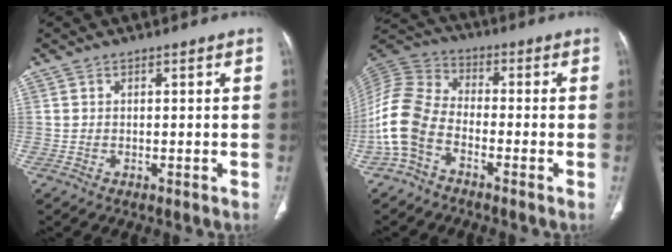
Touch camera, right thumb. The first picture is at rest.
{"total": 11.6, "force": [-4.6, 7.1, 7.9], "torque": [-0.179, 0.042, -0.104]}